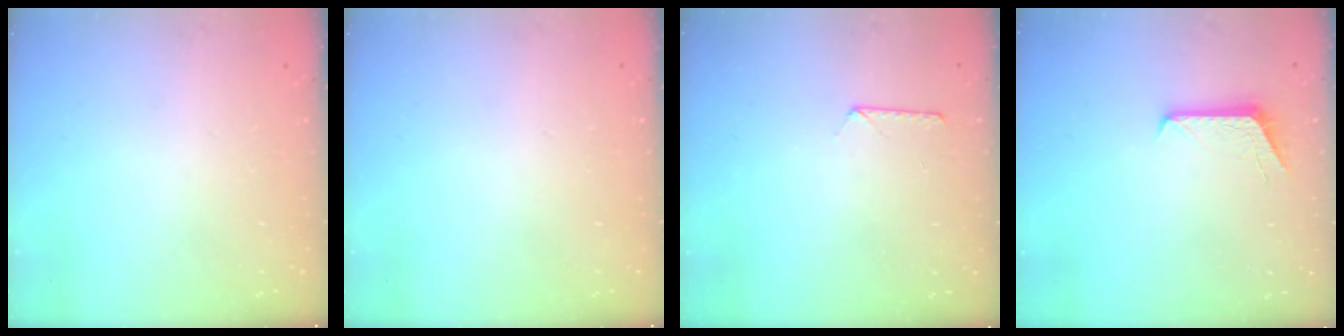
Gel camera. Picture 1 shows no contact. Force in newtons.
{"total": 0.0}
{"total": 6.9, "press": 6.9, "slide": 0.6}
{"total": 6.7, "press": 6.7, "slide": 0.5}